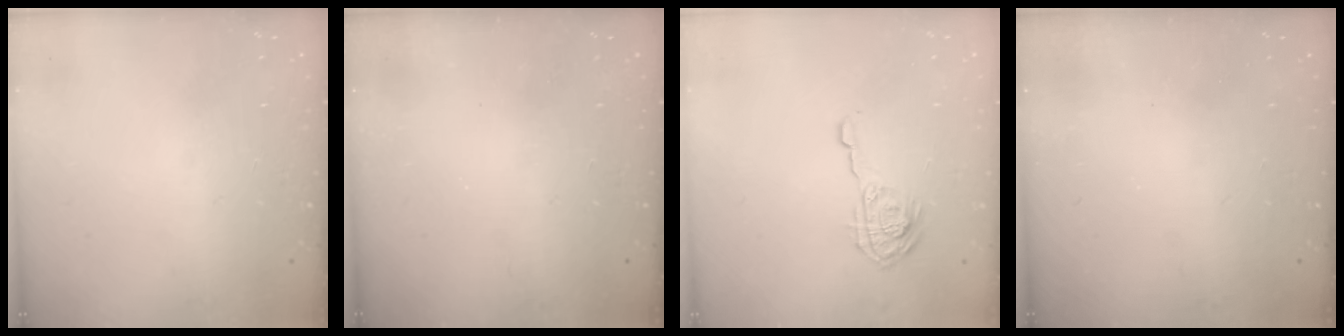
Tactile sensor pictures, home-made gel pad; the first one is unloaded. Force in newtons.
{"total": 2.3, "press": 2.2, "slide": 0.8}
{"total": 8.2, "press": 8.2, "slide": 0.1}
{"total": 2.4, "press": 2.3, "slide": 0.8}